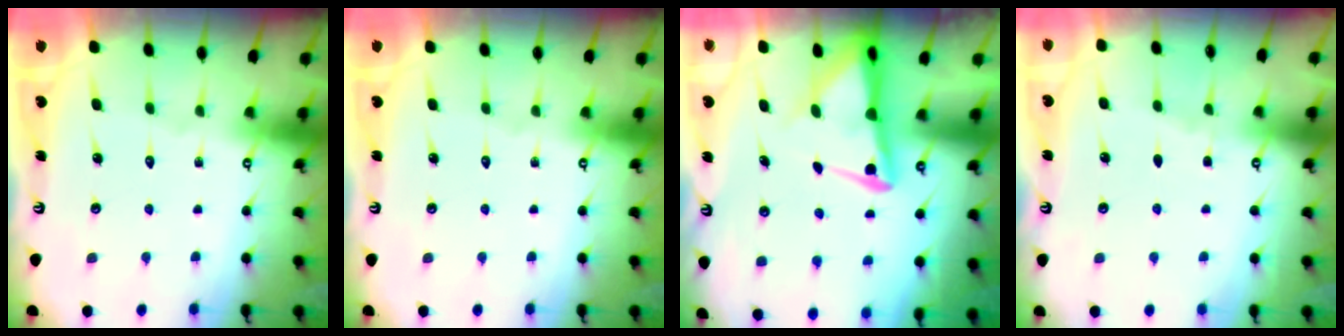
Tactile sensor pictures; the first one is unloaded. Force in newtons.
{"total": 0.0}
{"total": 5.4, "press": 5.4, "slide": 0.5}
{"total": 2.8, "press": 2.8, "slide": 0.4}